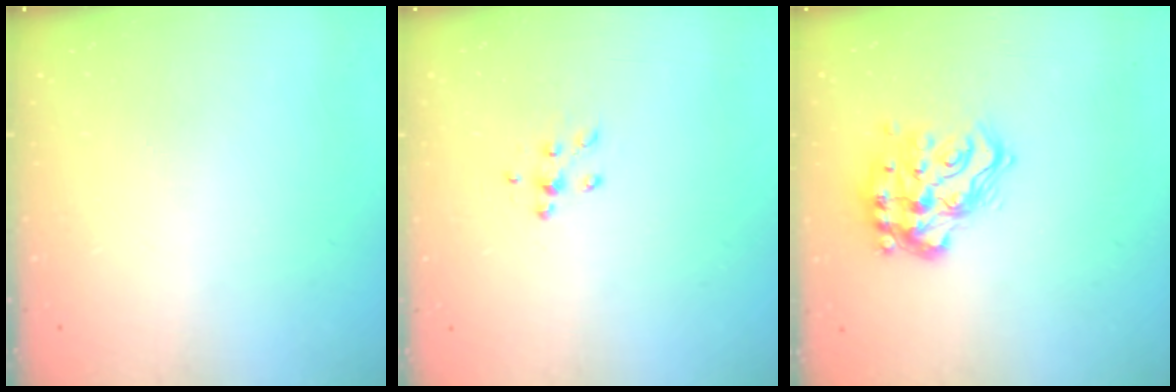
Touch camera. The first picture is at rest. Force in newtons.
{"total": 6.9, "press": 6.9, "slide": 0.7}
{"total": 15.4, "press": 15.3, "slide": 1.7}